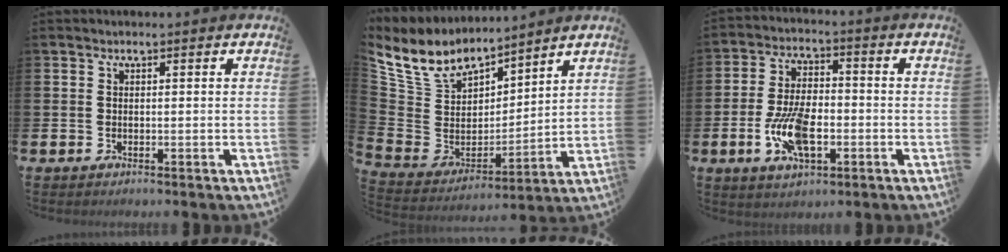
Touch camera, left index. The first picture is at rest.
{"total": 8.6, "force": [7.6, 3.9, 0.8], "torque": [-0.074, -0.061, 0.141]}
{"total": 9.2, "force": [-2.4, 4.3, 7.7], "torque": [-0.158, -0.002, -0.043]}